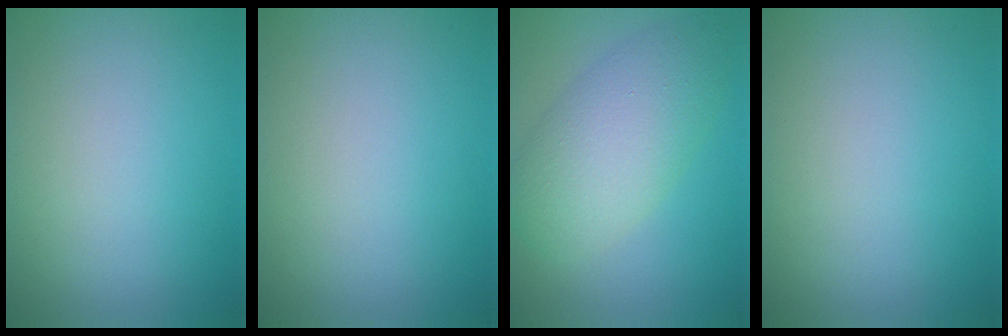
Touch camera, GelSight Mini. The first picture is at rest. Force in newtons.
{"total": 0.0}
{"total": 6.2, "press": 6.2, "slide": 0.3}
{"total": 0.0}